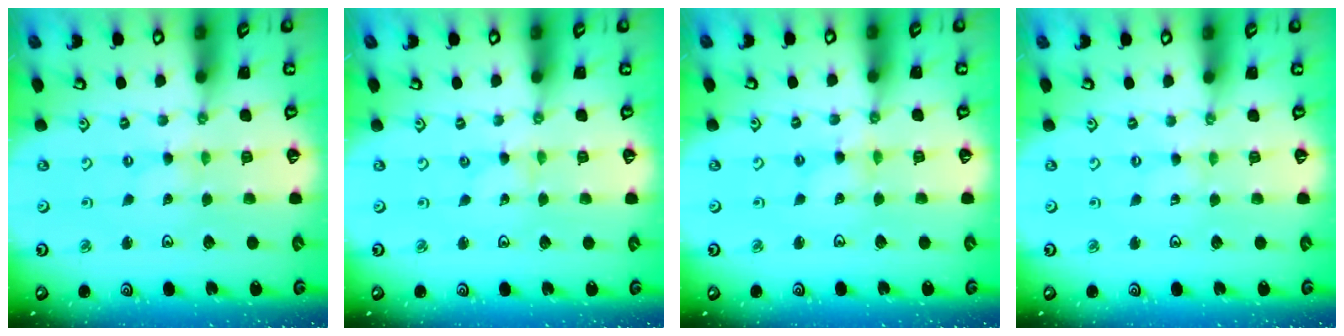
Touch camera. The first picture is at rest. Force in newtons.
{"total": 0.0}
{"total": 3.1, "press": 3.1, "slide": 0.2}
{"total": 0.0}